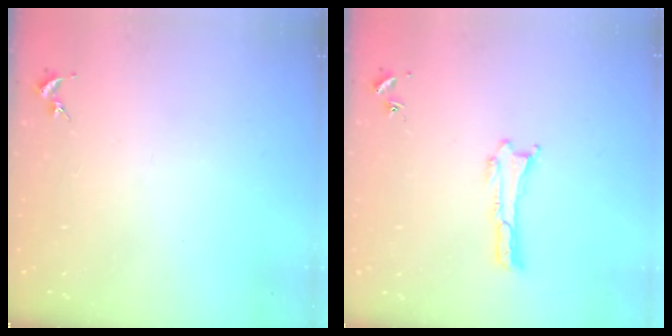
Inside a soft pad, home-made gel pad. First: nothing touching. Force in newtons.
{"total": 0.0}